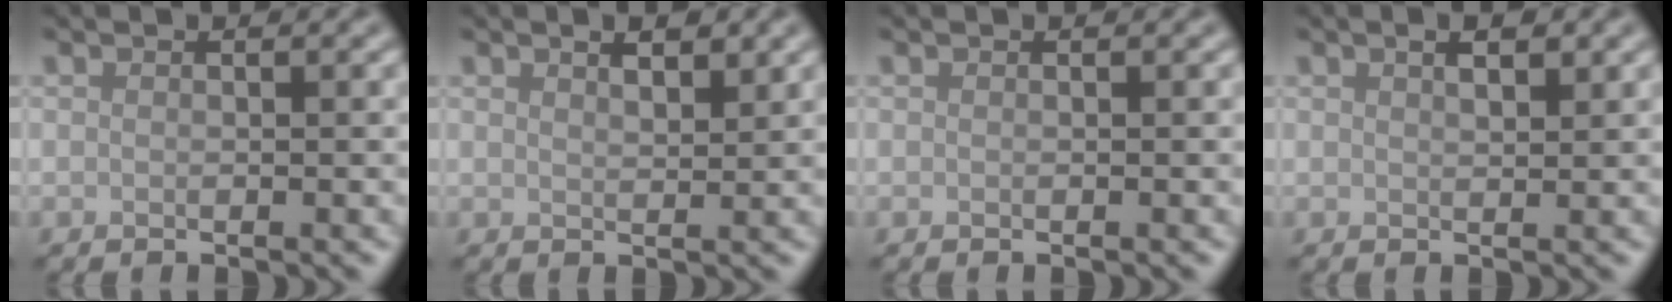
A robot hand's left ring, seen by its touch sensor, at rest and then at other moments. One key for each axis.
{"total": 2.0, "fx": 1.4, "fy": 0.5, "fz": 1.3, "tx": -0.018, "ty": 0.001, "tz": 0.026}
{"total": 0.0}
{"total": 1.7, "fx": 1.0, "fy": 0.5, "fz": 1.3, "tx": -0.017, "ty": 0.001, "tz": 0.019}